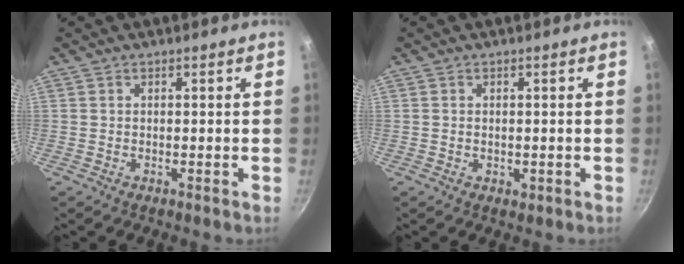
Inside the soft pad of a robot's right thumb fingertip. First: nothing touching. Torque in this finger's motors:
{"motor_torque": [-0.02, 0.08, -0.61, 0.27, 0.00]}